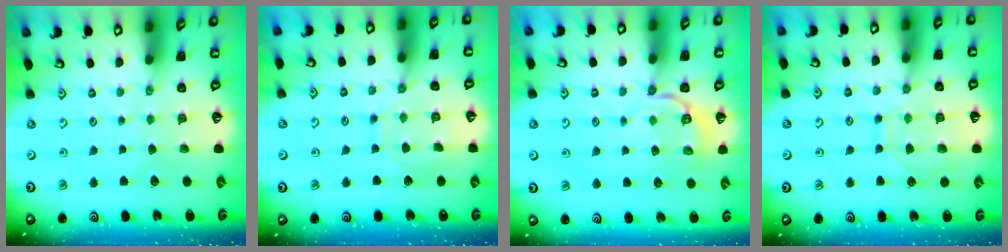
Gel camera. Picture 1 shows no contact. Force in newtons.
{"total": 9.3, "press": 9.2, "slide": 0.8}
{"total": 6.6, "press": 6.3, "slide": 2.0}
{"total": 9.3, "press": 9.3, "slide": 0.8}